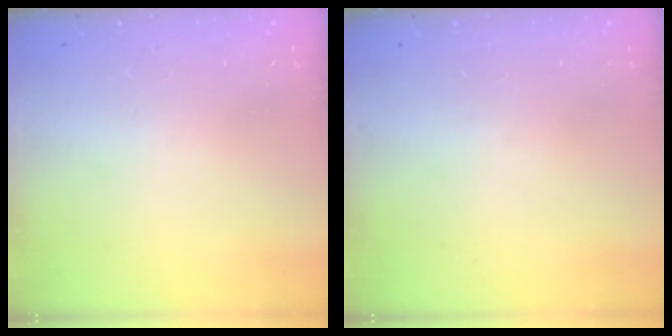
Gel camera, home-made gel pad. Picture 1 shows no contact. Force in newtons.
{"total": 0.0}